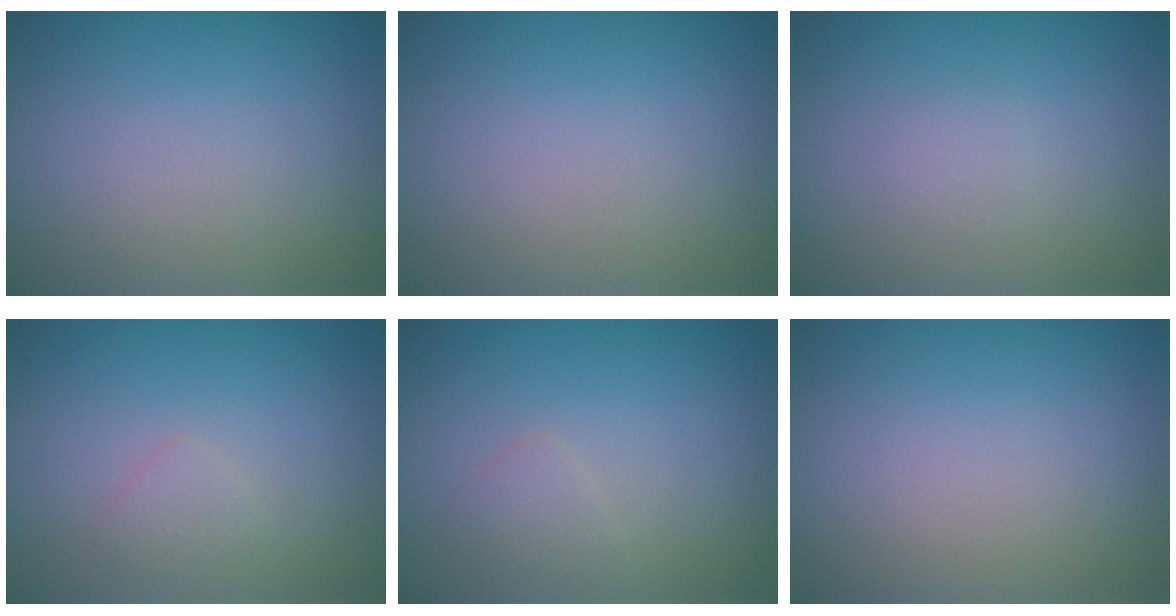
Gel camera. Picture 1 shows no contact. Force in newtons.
{"total": 0.0}
{"total": 0.7, "press": 0.7, "slide": 0.0}
{"total": 1.1, "press": 1.1, "slide": 0.1}
{"total": 1.2, "press": 1.2, "slide": 0.1}
{"total": 0.0}